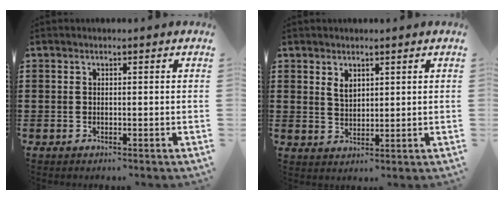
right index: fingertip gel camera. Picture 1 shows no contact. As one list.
[{"total": 2.2, "force": [1.4, 1.3, 1.1], "torque": [-0.026, 0.003, 0.026]}]